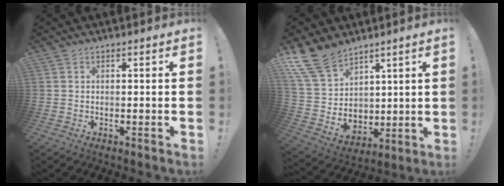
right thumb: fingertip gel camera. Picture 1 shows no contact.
{"total": 15.6, "force": [10.7, 9.6, 5.9], "torque": [-0.120, -0.066, 0.217]}